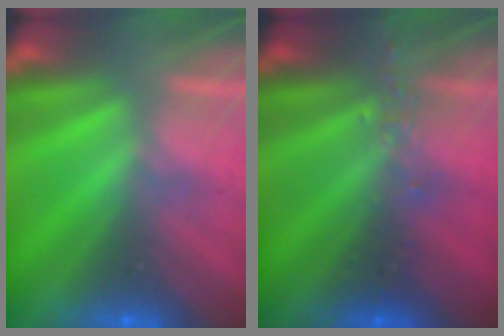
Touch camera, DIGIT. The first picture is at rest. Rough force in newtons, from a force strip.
{"total": 2.4}